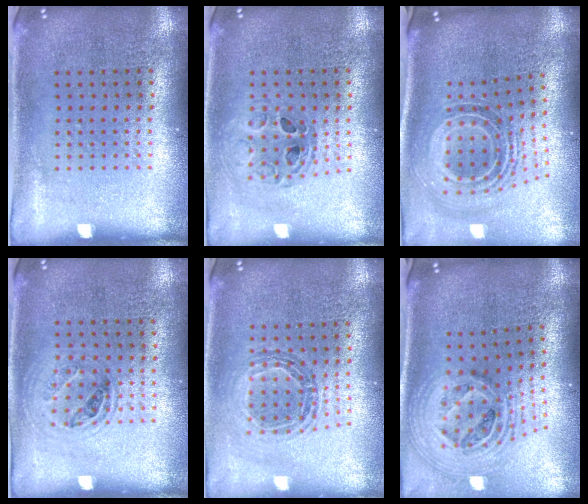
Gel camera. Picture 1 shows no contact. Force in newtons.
{"total": 0.7, "press": 0.7, "slide": 0.1}
{"total": 1.8, "press": 1.3, "slide": 1.2}
{"total": 1.1, "press": 1.0, "slide": 0.5}
{"total": 0.9, "press": 0.9, "slide": 0.0}
{"total": 2.8, "press": 1.9, "slide": 2.1}